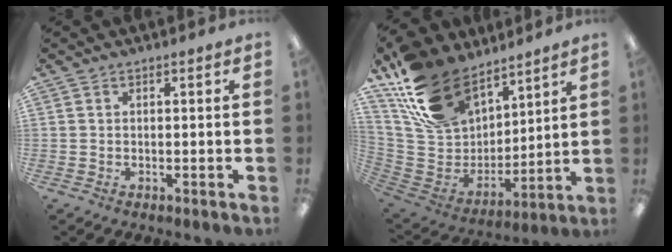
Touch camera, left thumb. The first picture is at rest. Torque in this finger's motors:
{"motor_torque": [0.80, 0.36, 0.90, -1.87, 0.18]}